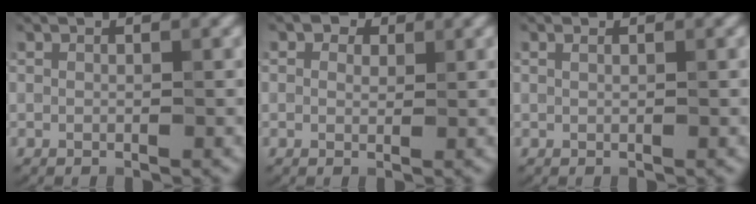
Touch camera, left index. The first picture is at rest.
{"total": 2.1, "force": [1.2, 1.3, 1.0], "torque": [-0.010, 0.001, 0.006]}
{"total": 0.5, "force": [0.4, 0.2, 0.4], "torque": [-0.010, 0.000, 0.004]}